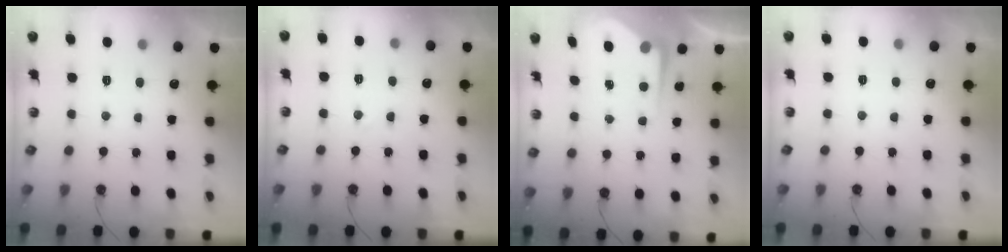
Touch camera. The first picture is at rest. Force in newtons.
{"total": 4.5, "press": 4.5, "slide": 0.5}
{"total": 5.2, "press": 5.2, "slide": 0.2}
{"total": 2.0, "press": 2.0, "slide": 0.4}